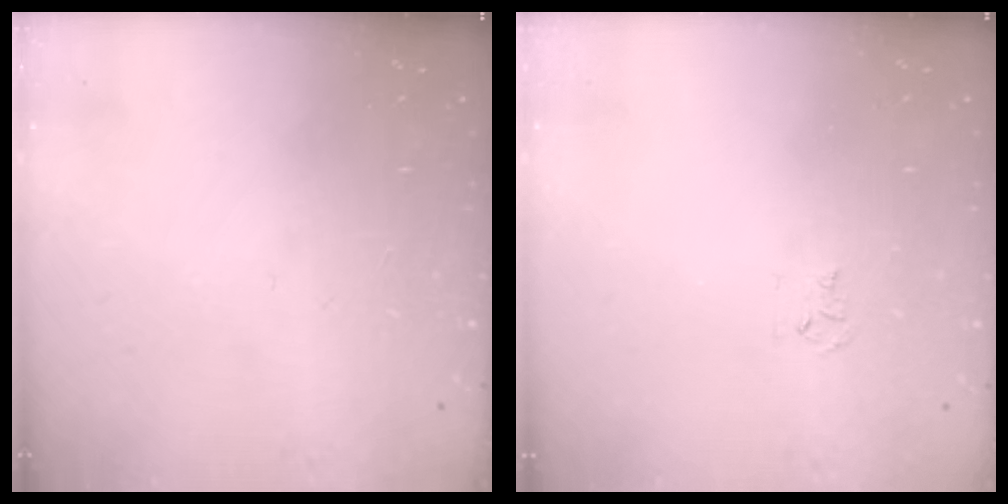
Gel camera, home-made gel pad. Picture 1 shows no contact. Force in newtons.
{"total": 3.8, "press": 3.8, "slide": 0.4}